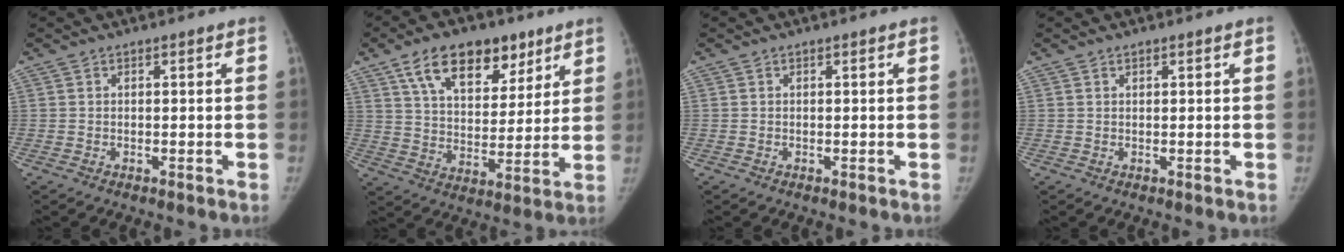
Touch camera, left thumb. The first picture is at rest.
{"total": 16.9, "force": [9.8, 9.7, 9.7], "torque": [-0.112, -0.030, 0.165]}
{"total": 0.0}
{"total": 0.6, "force": [0.4, 0.3, 0.2], "torque": [-0.002, -0.002, 0.006]}